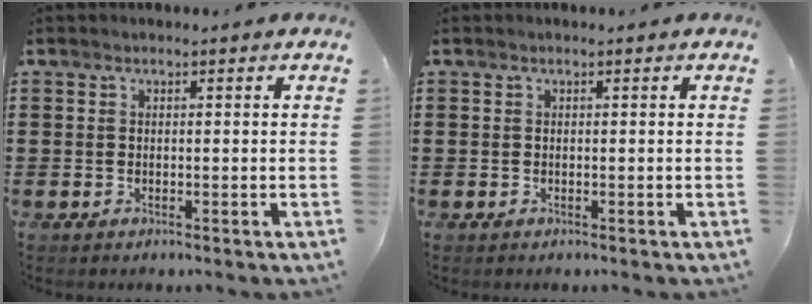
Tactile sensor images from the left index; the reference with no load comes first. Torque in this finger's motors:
{"motor_torque": [-0.01, 0.02, 0.01, 0.00]}